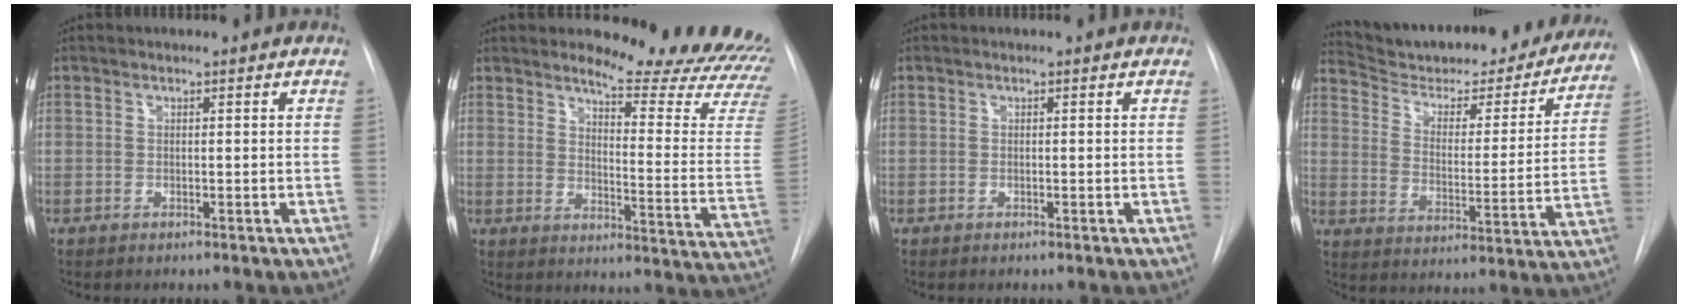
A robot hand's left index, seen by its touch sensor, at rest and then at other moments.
{"total": 19.3, "force": [18.3, 1.1, 6.0], "torque": [-0.075, -0.148, 0.203]}
{"total": 0.0}
{"total": 26.5, "force": [24.2, 5.7, 9.1], "torque": [-0.132, -0.047, 0.319]}